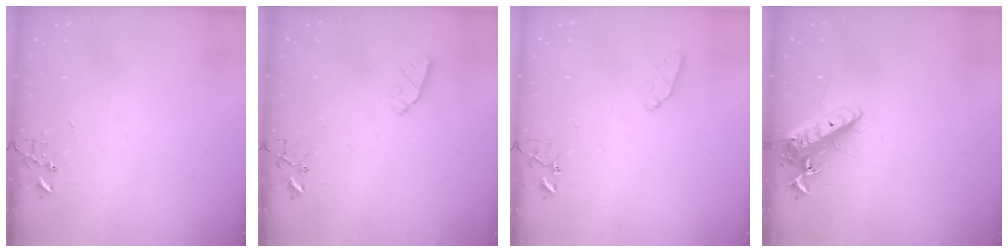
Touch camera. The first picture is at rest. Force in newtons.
{"total": 5.4, "press": 5.4, "slide": 0.4}
{"total": 6.1, "press": 6.1, "slide": 0.8}
{"total": 14.0, "press": 13.7, "slide": 2.6}